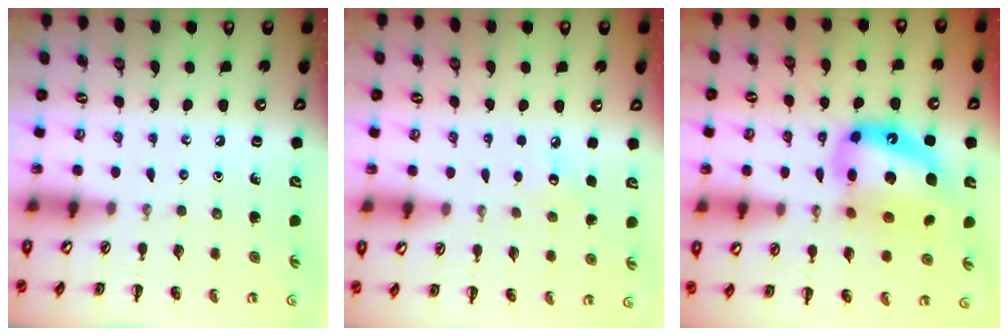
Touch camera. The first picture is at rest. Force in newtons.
{"total": 3.7, "press": 3.6, "slide": 0.9}
{"total": 16.8, "press": 16.3, "slide": 4.2}